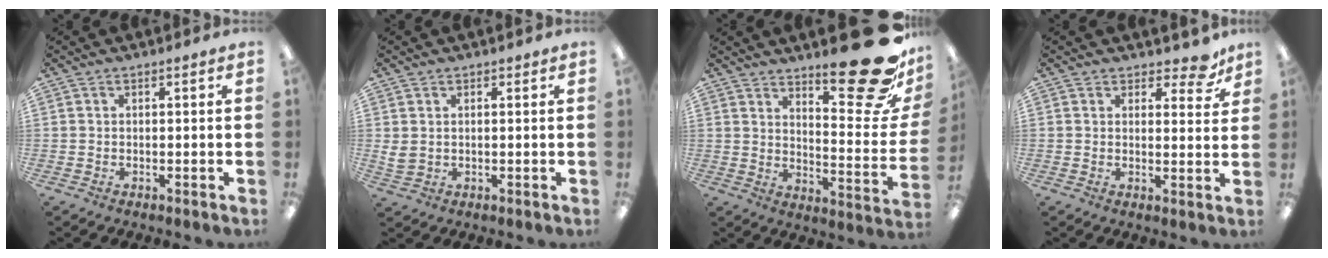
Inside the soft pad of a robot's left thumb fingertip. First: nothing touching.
{"total": 3.1, "force": [1.2, 2.6, 1.2], "torque": [-0.016, 0.001, 0.022]}
{"total": 22.6, "force": [15.4, 6.9, 15.1], "torque": [-0.187, -0.117, 0.246]}
{"total": 6.1, "force": [4.6, 2.9, 2.7], "torque": [-0.026, -0.027, 0.078]}